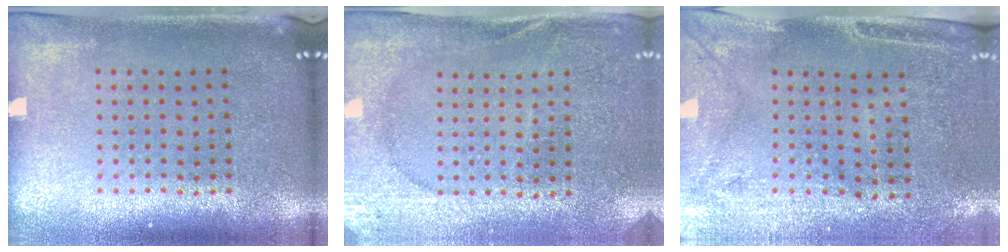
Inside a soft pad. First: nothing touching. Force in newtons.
{"total": 2.6, "press": 2.6, "slide": 0.4}
{"total": 2.9, "press": 2.5, "slide": 1.6}